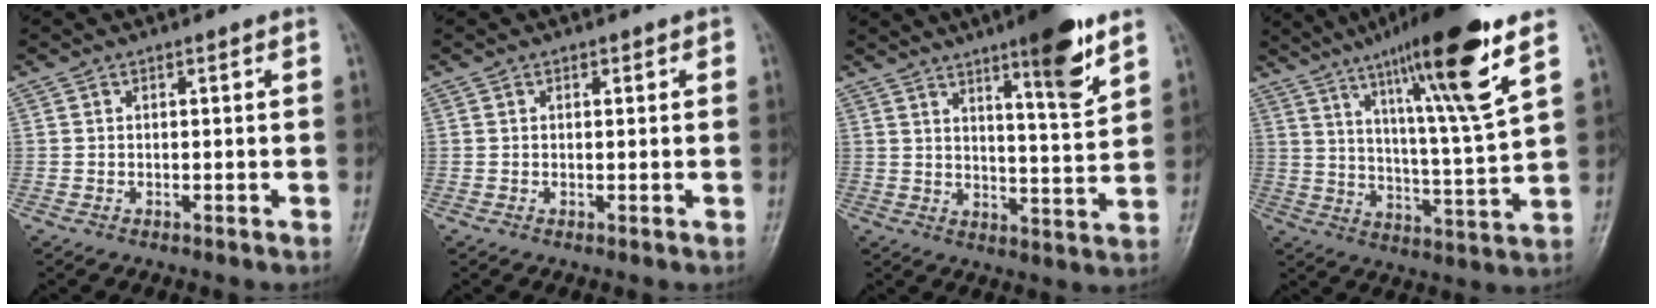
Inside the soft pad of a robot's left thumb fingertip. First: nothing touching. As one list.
[{"total": 1.0, "force": [0.4, 0.7, 0.5], "torque": [0.002, 0.000, 0.003]}, {"total": 11.6, "force": [7.2, 1.8, 8.9], "torque": [-0.119, -0.048, 0.107]}, {"total": 19.1, "force": [11.1, 1.4, 15.5], "torque": [-0.240, -0.052, 0.179]}]